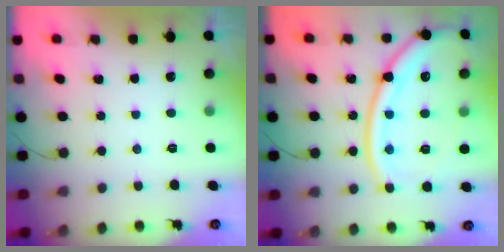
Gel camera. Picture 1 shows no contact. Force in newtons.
{"total": 19.2, "press": 19.2, "slide": 1.5}